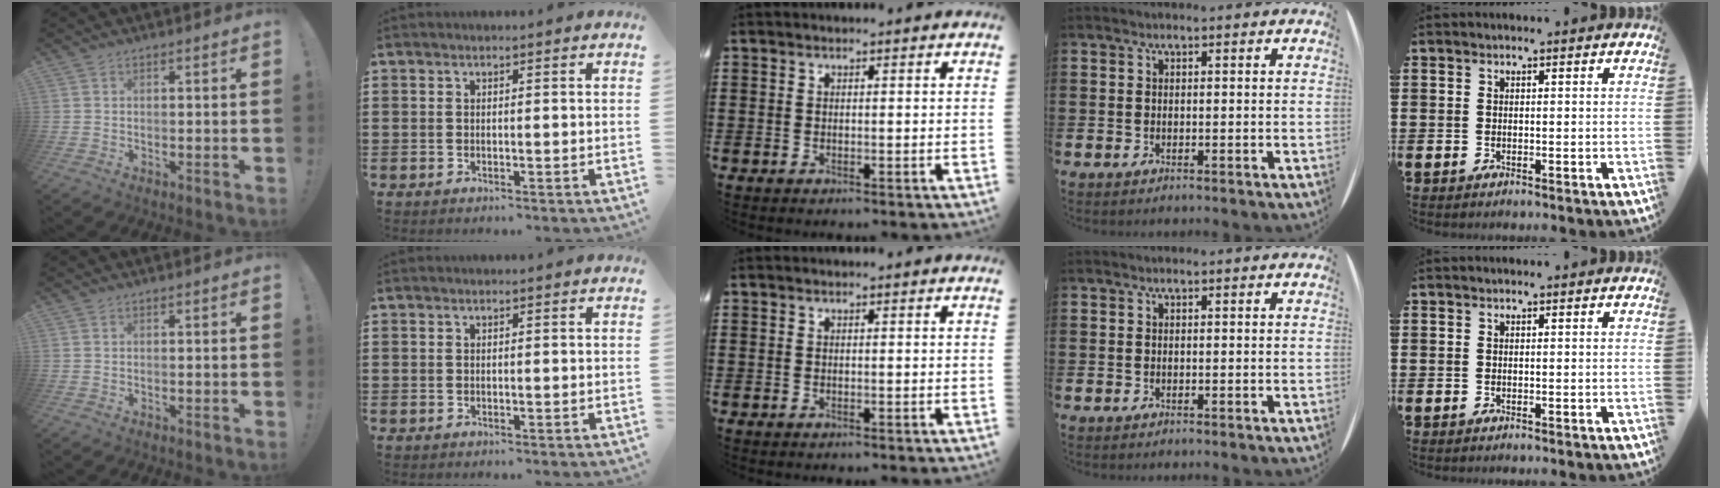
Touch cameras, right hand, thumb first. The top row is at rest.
{}